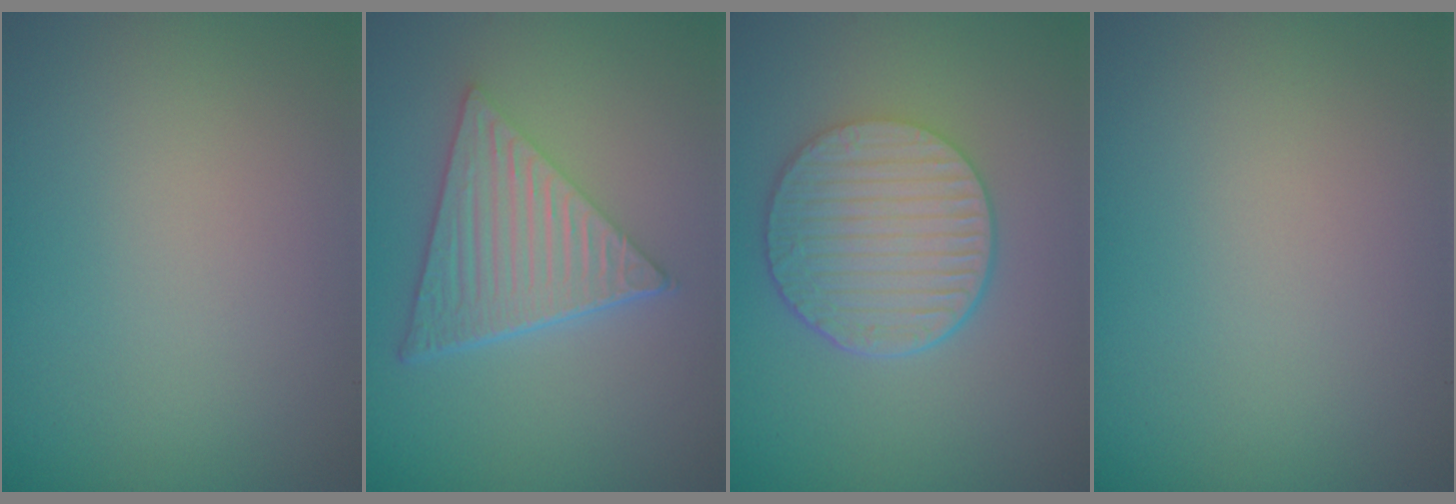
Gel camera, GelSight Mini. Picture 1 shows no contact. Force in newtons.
{"total": 6.3, "press": 4.7, "slide": 4.2}
{"total": 6.3, "press": 4.6, "slide": 4.3}
{"total": 0.0}